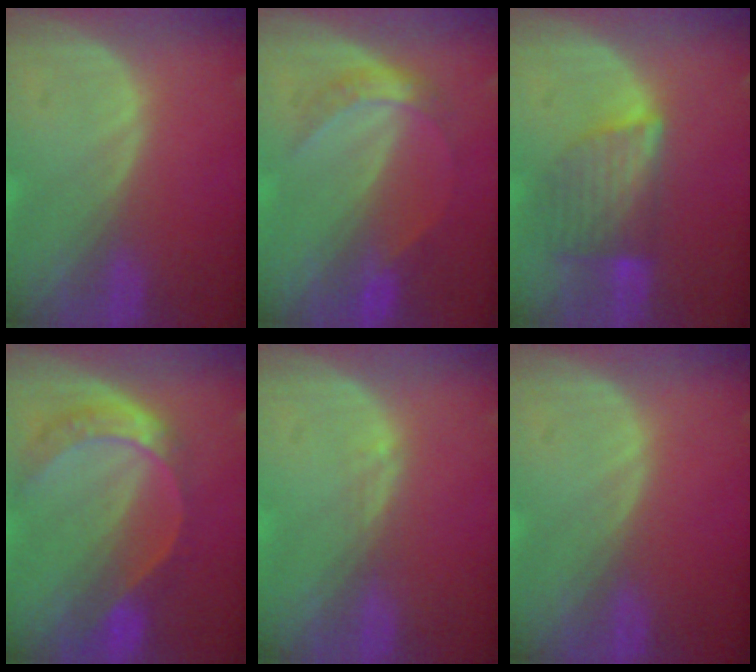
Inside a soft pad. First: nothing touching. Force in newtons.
{"total": 4.8, "press": 4.4, "slide": 1.8}
{"total": 6.9, "press": 6.5, "slide": 2.2}
{"total": 7.7, "press": 6.4, "slide": 4.4}
{"total": 1.0, "press": 0.7, "slide": 0.7}
{"total": 0.0}